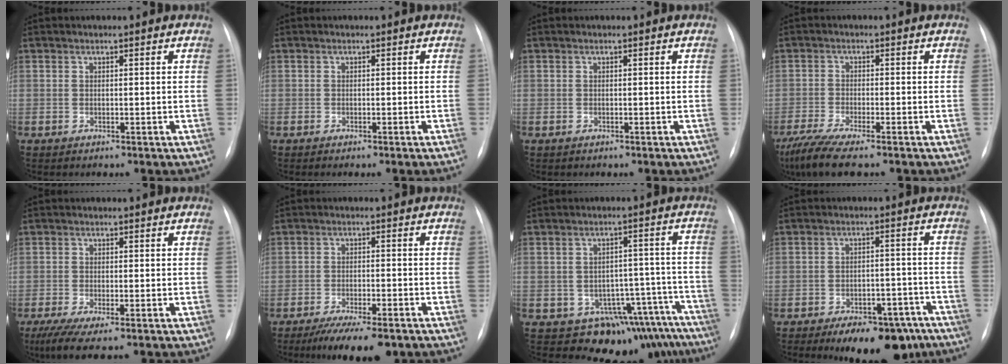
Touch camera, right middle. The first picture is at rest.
{"total": 1.4, "force": [-1.1, -0.3, 0.9], "torque": [-0.011, 0.001, -0.011]}
{"total": 0.0}
{"total": 7.9, "force": [-6.3, 0.5, 4.9], "torque": [-0.095, -0.023, -0.107]}
{"total": 5.6, "force": [-3.6, 0.9, 4.2], "torque": [-0.079, -0.019, -0.060]}
{"total": 9.4, "force": [-7.0, 2.2, 5.9], "torque": [-0.086, -0.016, -0.103]}
{"total": 13.9, "force": [-11.8, 7.3, 1.2], "torque": [0.020, 0.062, -0.136]}
{"total": 12.5, "force": [-9.3, 5.4, 6.4], "torque": [-0.067, 0.021, -0.130]}